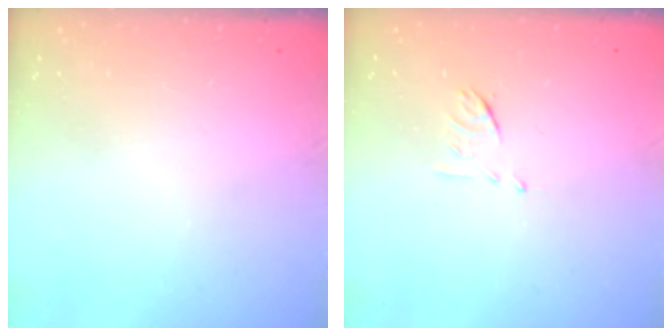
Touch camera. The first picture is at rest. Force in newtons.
{"total": 6.1, "press": 6.0, "slide": 1.1}